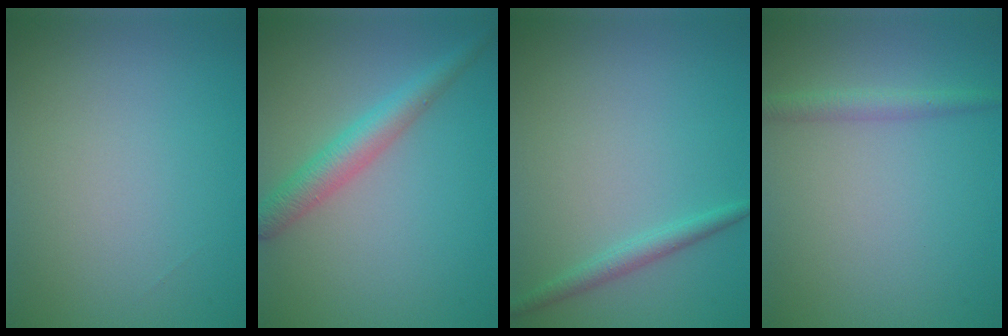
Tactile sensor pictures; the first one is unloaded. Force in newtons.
{"total": 3.5, "press": 3.5, "slide": 0.1}
{"total": 1.7, "press": 1.7, "slide": 0.0}
{"total": 1.8, "press": 1.8, "slide": 0.1}